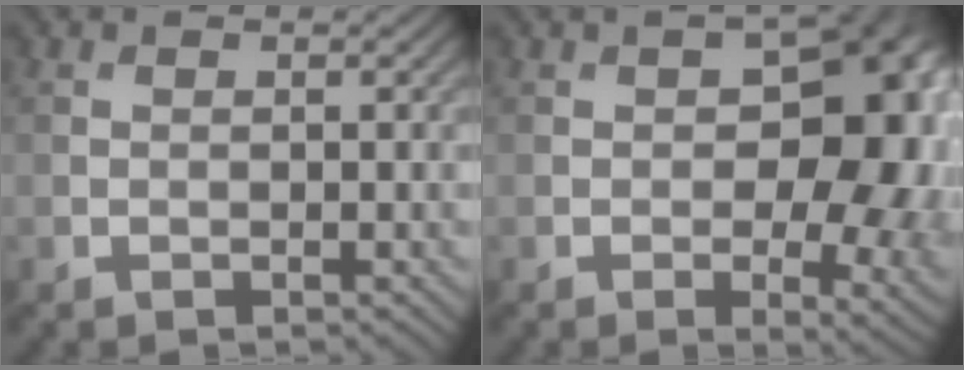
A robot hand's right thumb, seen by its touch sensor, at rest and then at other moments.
{"total": 16.1, "force": [0.7, 9.5, 13.0], "torque": [-0.138, -0.008, 0.027]}